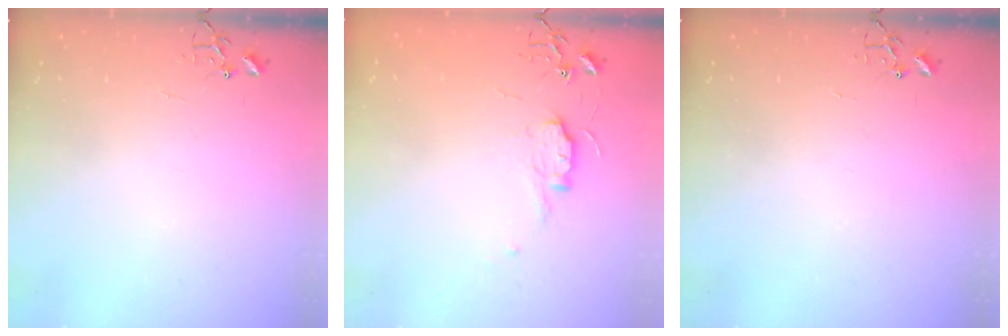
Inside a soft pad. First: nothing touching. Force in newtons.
{"total": 7.3, "press": 7.3, "slide": 0.7}
{"total": 0.0}